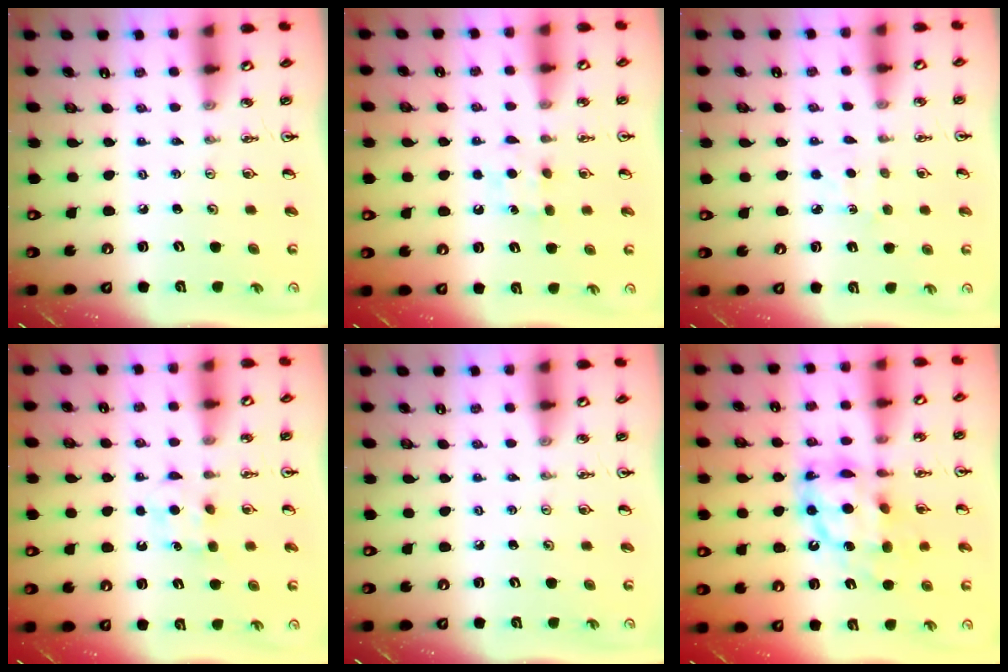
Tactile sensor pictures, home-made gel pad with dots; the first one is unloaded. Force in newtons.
{"total": 5.5, "press": 5.4, "slide": 0.8}
{"total": 3.0, "press": 3.0, "slide": 0.3}
{"total": 5.2, "press": 5.1, "slide": 0.7}
{"total": 0.0}
{"total": 13.1, "press": 13.0, "slide": 1.1}